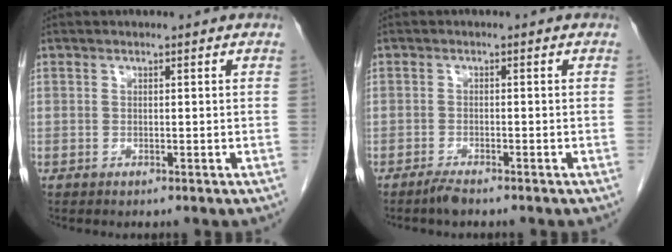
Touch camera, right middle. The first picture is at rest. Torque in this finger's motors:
{"motor_torque": [0.05, 0.03, 0.02, 0.01]}